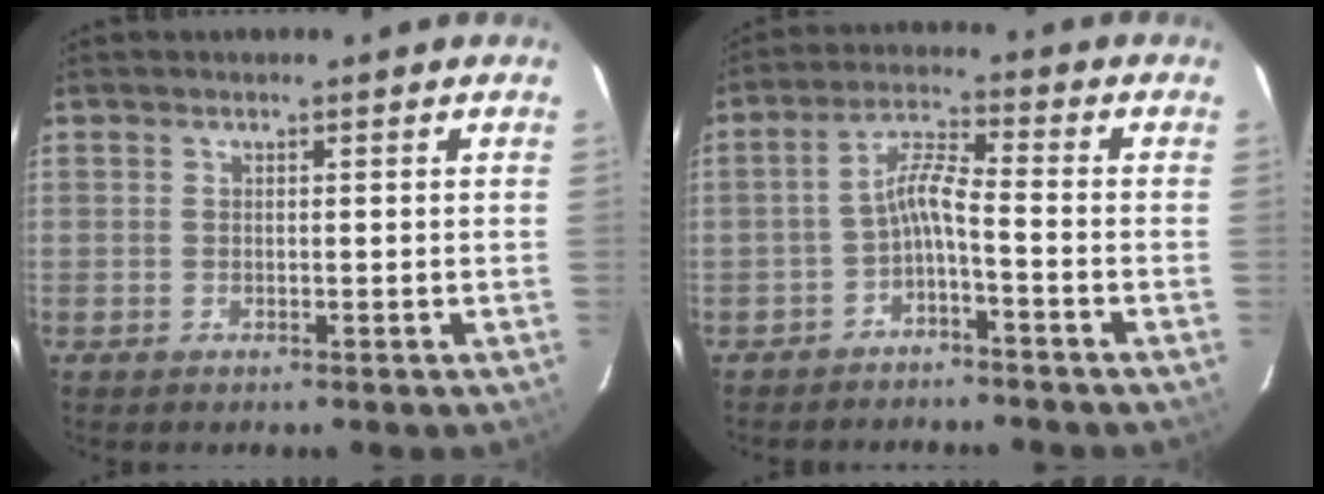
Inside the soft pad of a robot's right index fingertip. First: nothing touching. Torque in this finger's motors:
{"motor_torque": [0.52, -0.45, 0.43, 0.10]}